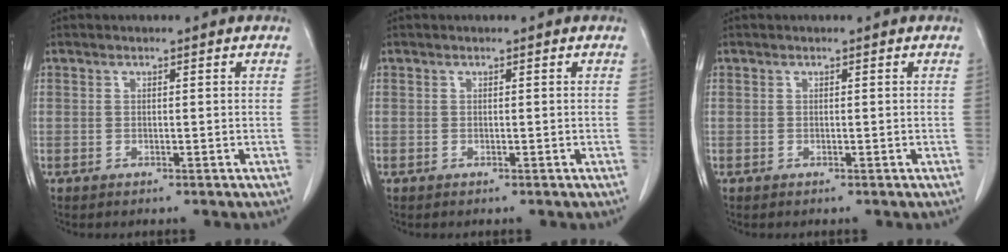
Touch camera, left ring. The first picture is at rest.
{"total": 0.0}
{"total": 0.0}